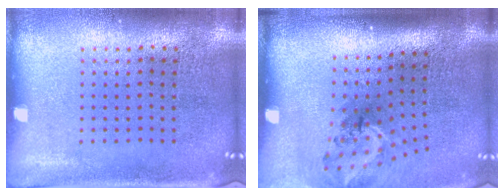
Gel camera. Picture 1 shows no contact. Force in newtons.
{"total": 1.7, "press": 1.2, "slide": 1.3}